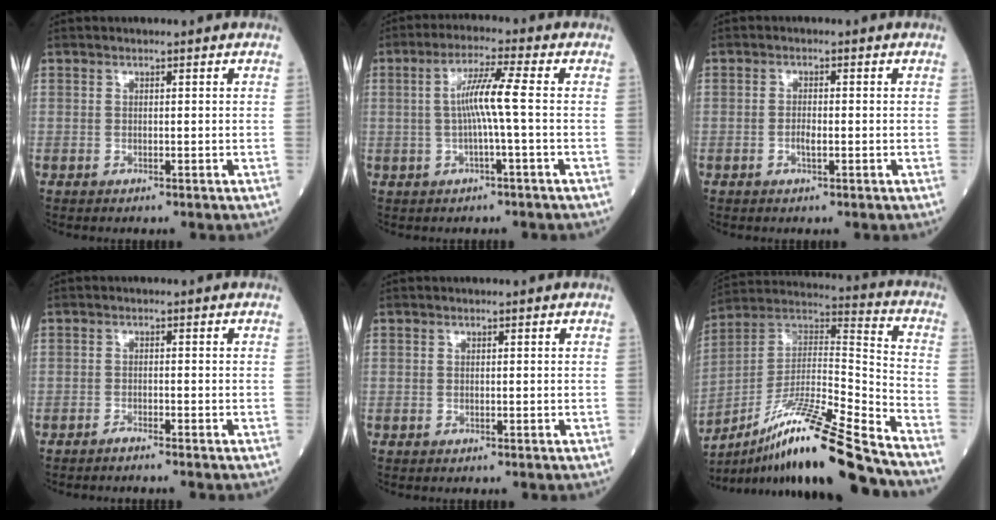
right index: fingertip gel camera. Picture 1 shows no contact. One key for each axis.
{"total": 6.0, "fx": -0.2, "fy": -0.8, "fz": 6.0, "tx": -0.119, "ty": 0.010, "tz": -0.004}
{"total": 1.6, "fx": -0.5, "fy": 0.4, "fz": 1.5, "tx": -0.032, "ty": 0.000, "tz": -0.010}
{"total": 1.6, "fx": -1.4, "fy": -0.4, "fz": 0.5, "tx": -0.012, "ty": 0.001, "tz": -0.022}
{"total": 0.0}
{"total": 21.8, "fx": -16.5, "fy": 0.1, "fz": 14.3, "tx": -0.259, "ty": -0.005, "tz": -0.296}